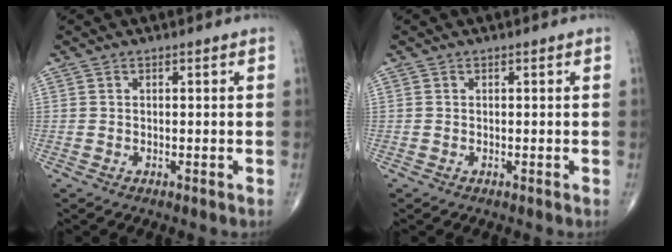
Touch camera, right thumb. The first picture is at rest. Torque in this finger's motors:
{"motor_torque": [-0.05, 0.18, 0.22, 0.13, -0.05]}